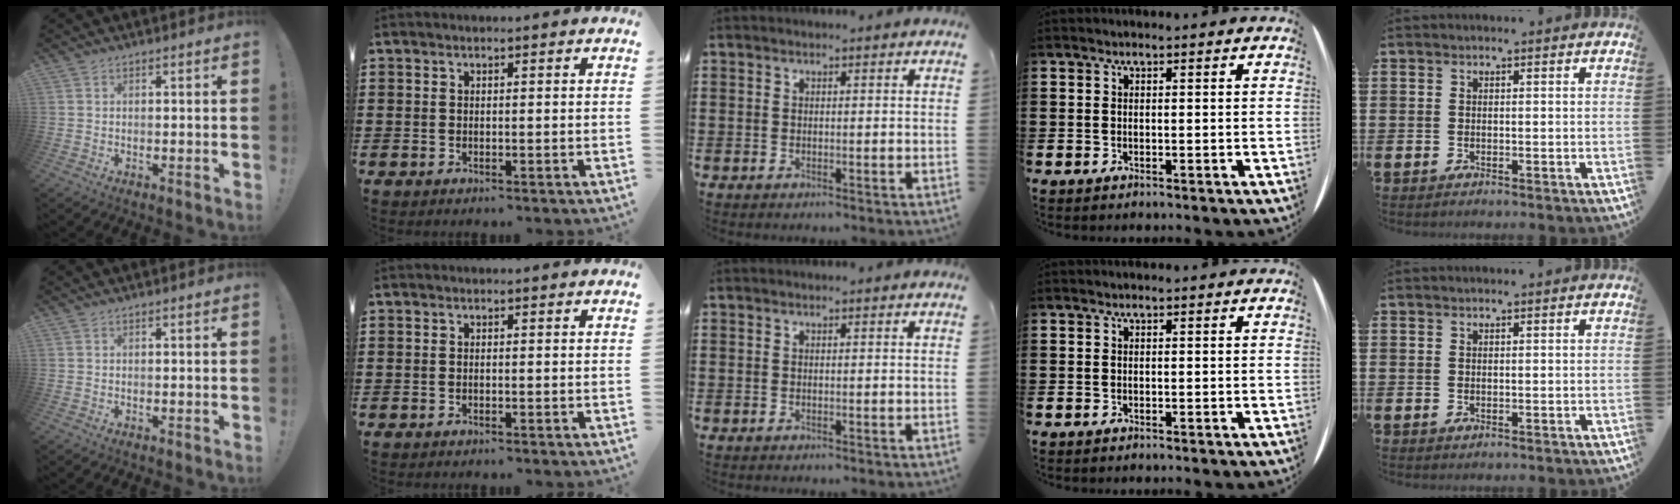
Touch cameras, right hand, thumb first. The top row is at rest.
{}